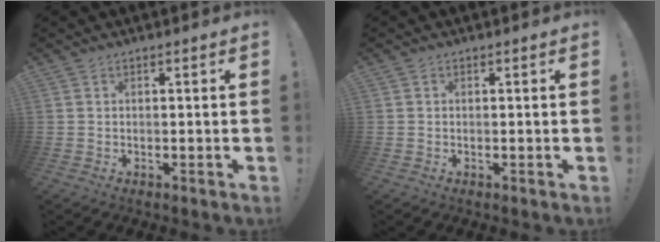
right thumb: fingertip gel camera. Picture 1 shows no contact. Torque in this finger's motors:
{"motor_torque": [-0.61, -0.19, 0.19, -0.03, -0.02]}